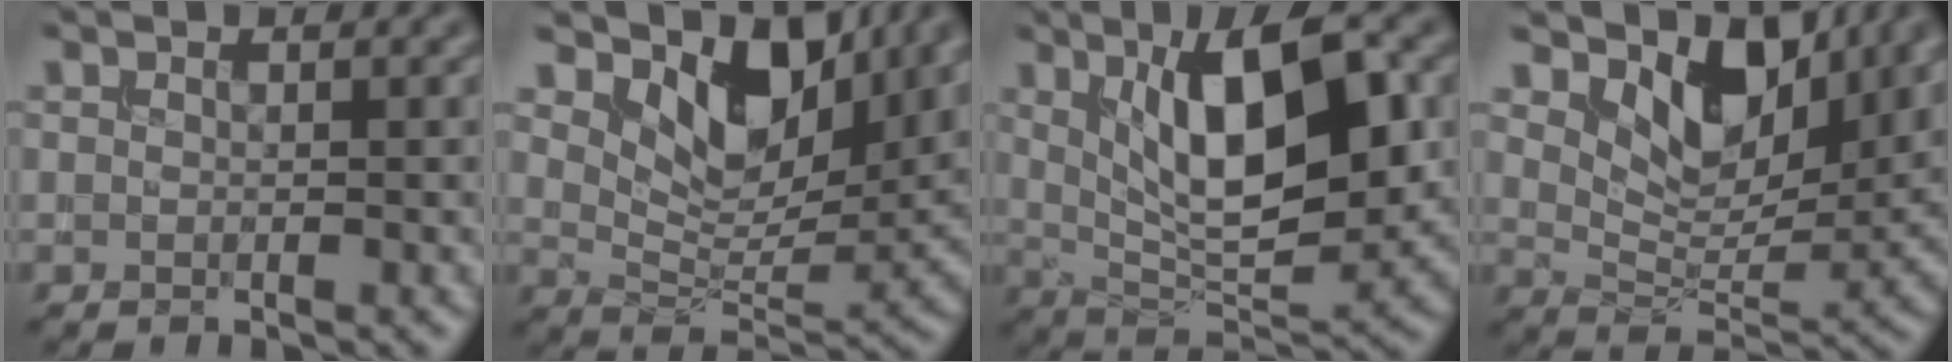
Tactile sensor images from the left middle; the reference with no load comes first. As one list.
[{"total": 9.2, "force": [5.3, 4.6, 5.9], "torque": [-0.093, -0.005, 0.090]}, {"total": 10.7, "force": [2.6, 3.9, 9.6], "torque": [-0.148, -0.001, 0.043]}, {"total": 8.3, "force": [4.9, 4.2, 5.2], "torque": [-0.084, -0.009, 0.078]}]